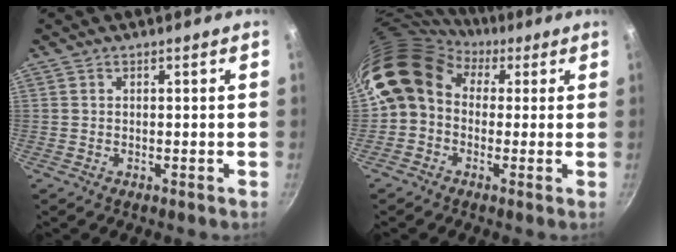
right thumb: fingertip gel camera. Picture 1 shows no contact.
{"total": 11.7, "force": [2.0, 9.2, 6.9], "torque": [-0.111, 0.025, 0.009]}